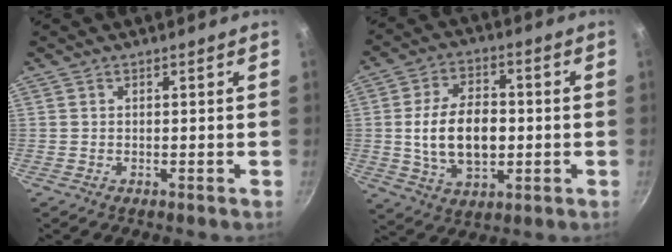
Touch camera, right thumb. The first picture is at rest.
{"total": 13.8, "force": [-0.6, 8.6, 10.8], "torque": [-0.169, 0.011, -0.006]}